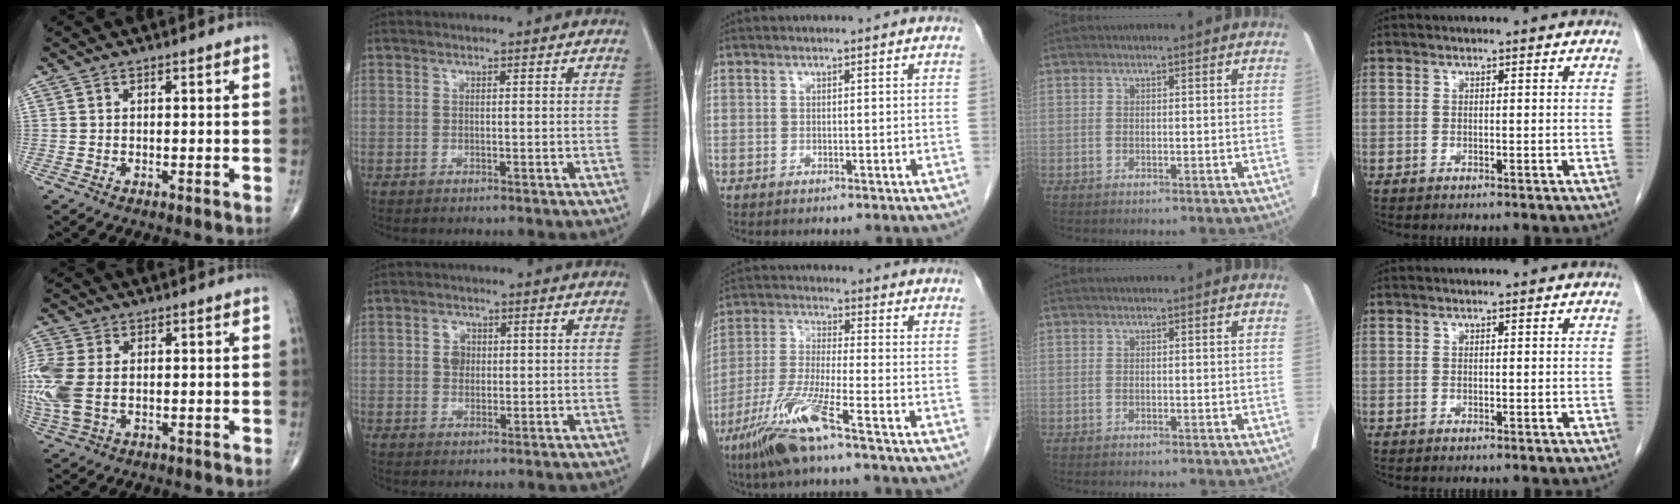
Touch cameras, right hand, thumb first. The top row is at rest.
{"thumb": {"total": 11.5, "force": [-0.1, 7.4, 8.7], "torque": [-0.249, 0.003, 0.004]}, "index": {"total": 2.9, "force": [0.6, 2.2, 1.7], "torque": [-0.027, 0.007, 0.010]}, "middle": {"total": 10.5, "force": [-6.5, -0.1, 8.3], "torque": [-0.180, -0.026, -0.134]}}